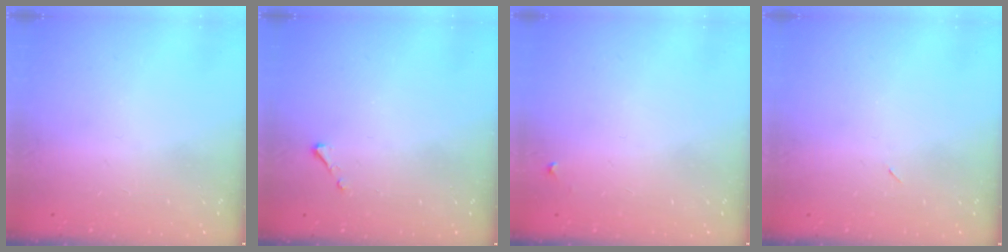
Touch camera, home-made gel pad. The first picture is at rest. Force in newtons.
{"total": 2.5, "press": 2.5, "slide": 0.3}
{"total": 4.2, "press": 4.1, "slide": 0.7}
{"total": 2.3, "press": 1.9, "slide": 1.2}